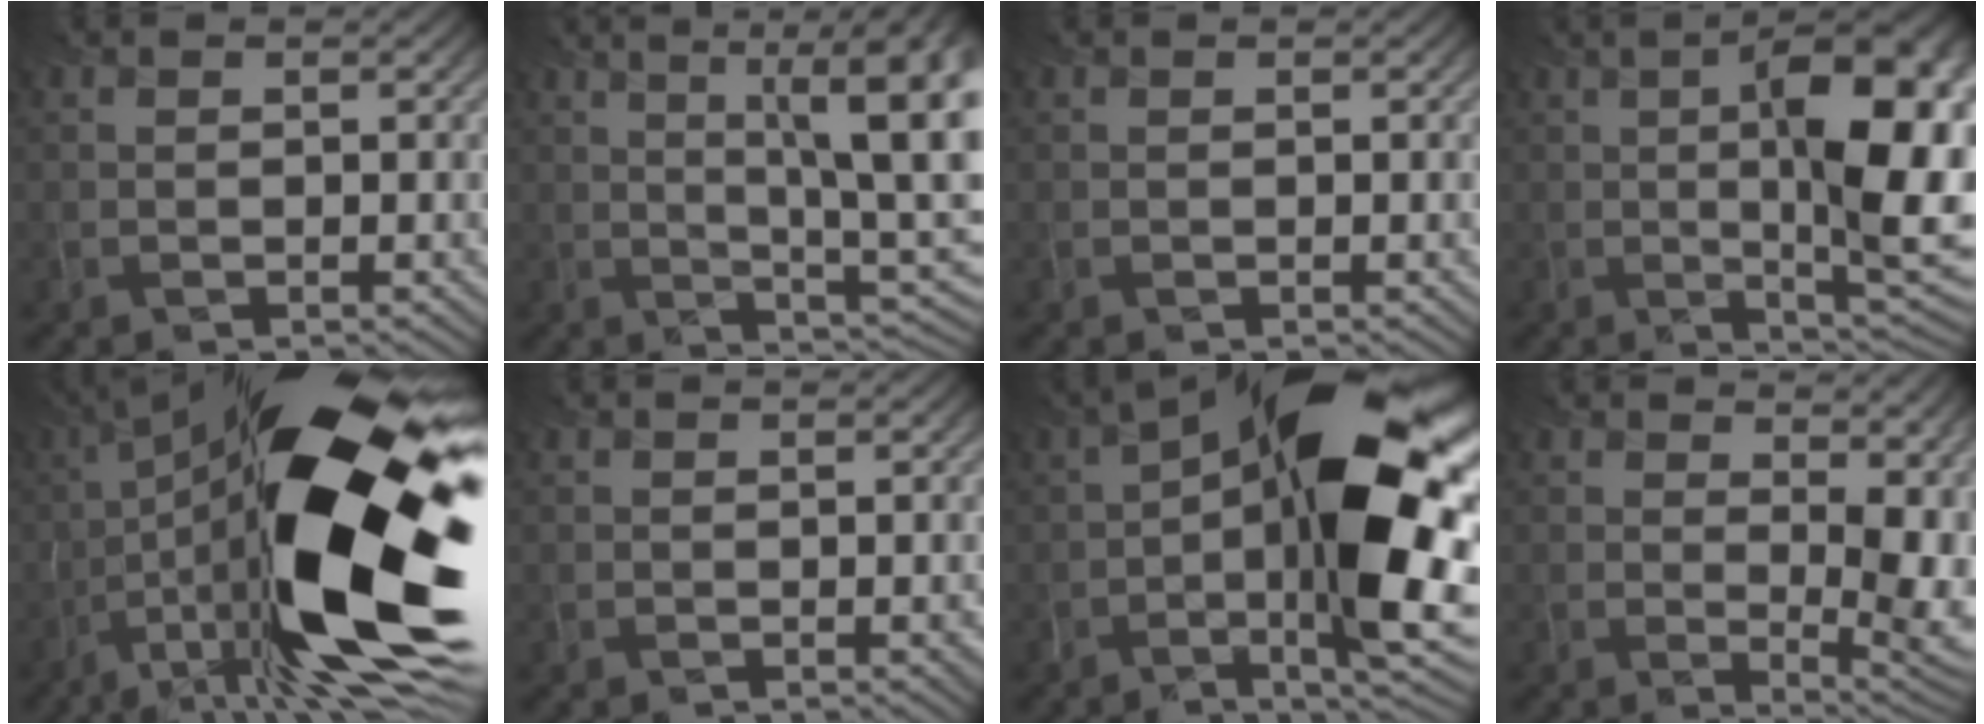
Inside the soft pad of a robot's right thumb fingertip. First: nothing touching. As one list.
[{"total": 14.3, "force": [4.1, 3.2, 13.3], "torque": [-0.176, 0.037, 0.072]}, {"total": 0.0}, {"total": 14.7, "force": [0.5, 4.3, 14.0], "torque": [-0.189, 0.007, 0.011]}, {"total": 22.5, "force": [-3.0, 6.7, 21.3], "torque": [-0.381, 0.021, -0.058]}, {"total": 0.7, "force": [-0.1, 0.5, 0.4], "torque": [-0.007, -0.003, 0.002]}, {"total": 17.0, "force": [-0.7, 4.9, 16.2], "torque": [-0.256, 0.033, -0.012]}, {"total": 9.7, "force": [2.6, 5.0, 7.9], "torque": [-0.102, -0.001, 0.057]}]